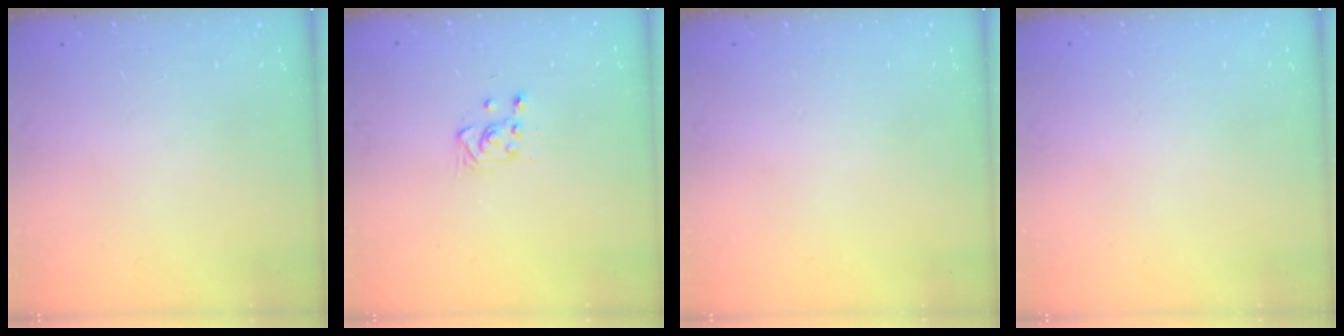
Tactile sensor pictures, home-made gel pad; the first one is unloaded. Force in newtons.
{"total": 2.8, "press": 2.7, "slide": 0.7}
{"total": 0.0}
{"total": 0.0}